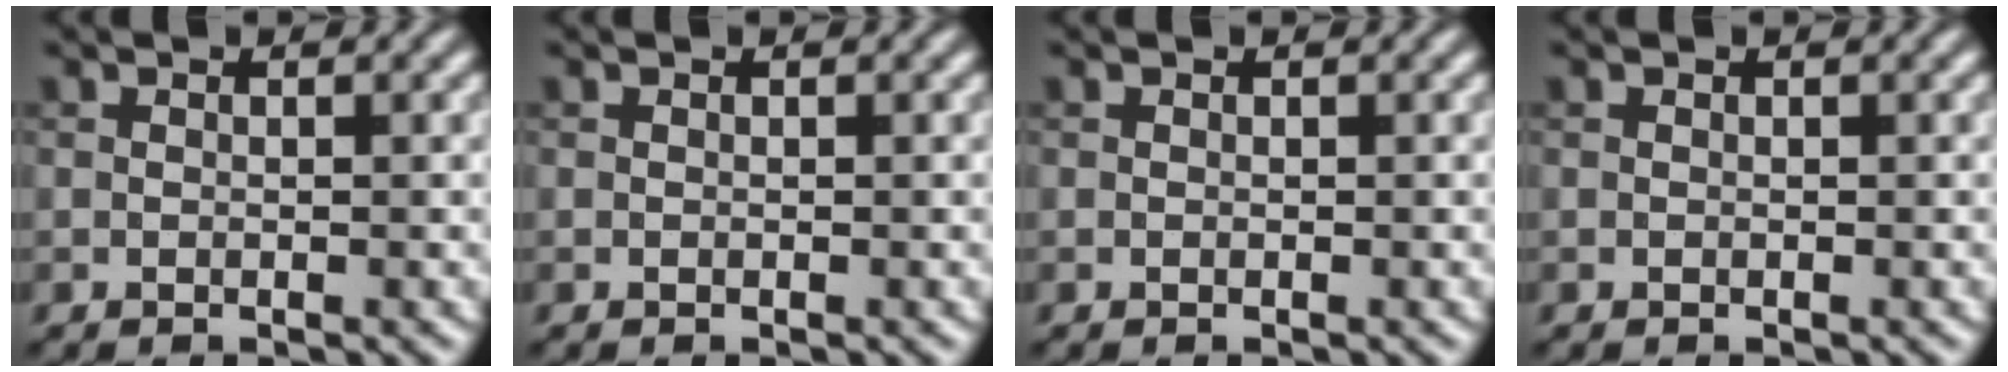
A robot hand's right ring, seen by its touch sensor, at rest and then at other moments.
{"total": 0.0}
{"total": 0.0}
{"total": 0.0}